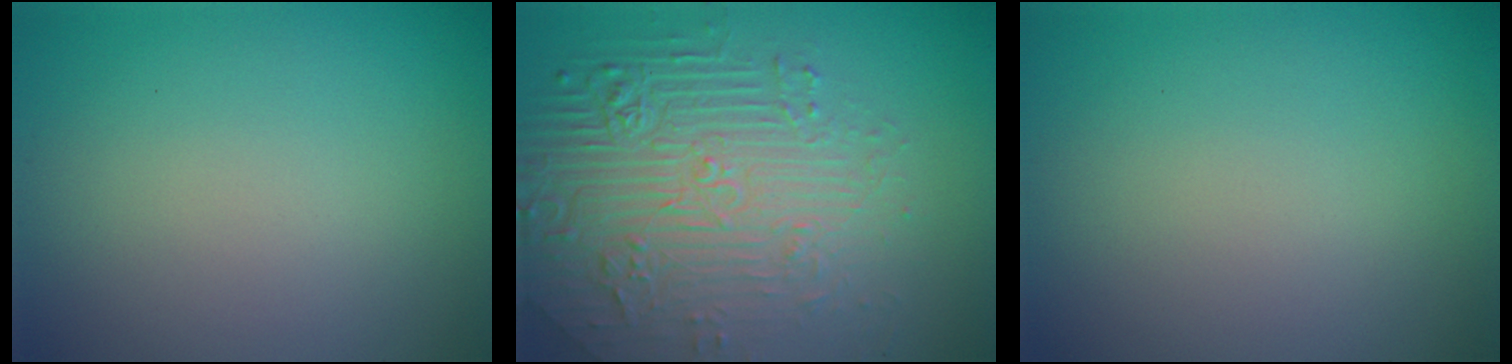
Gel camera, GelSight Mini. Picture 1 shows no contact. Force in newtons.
{"total": 8.1, "press": 5.7, "slide": 5.7}
{"total": 0.0}